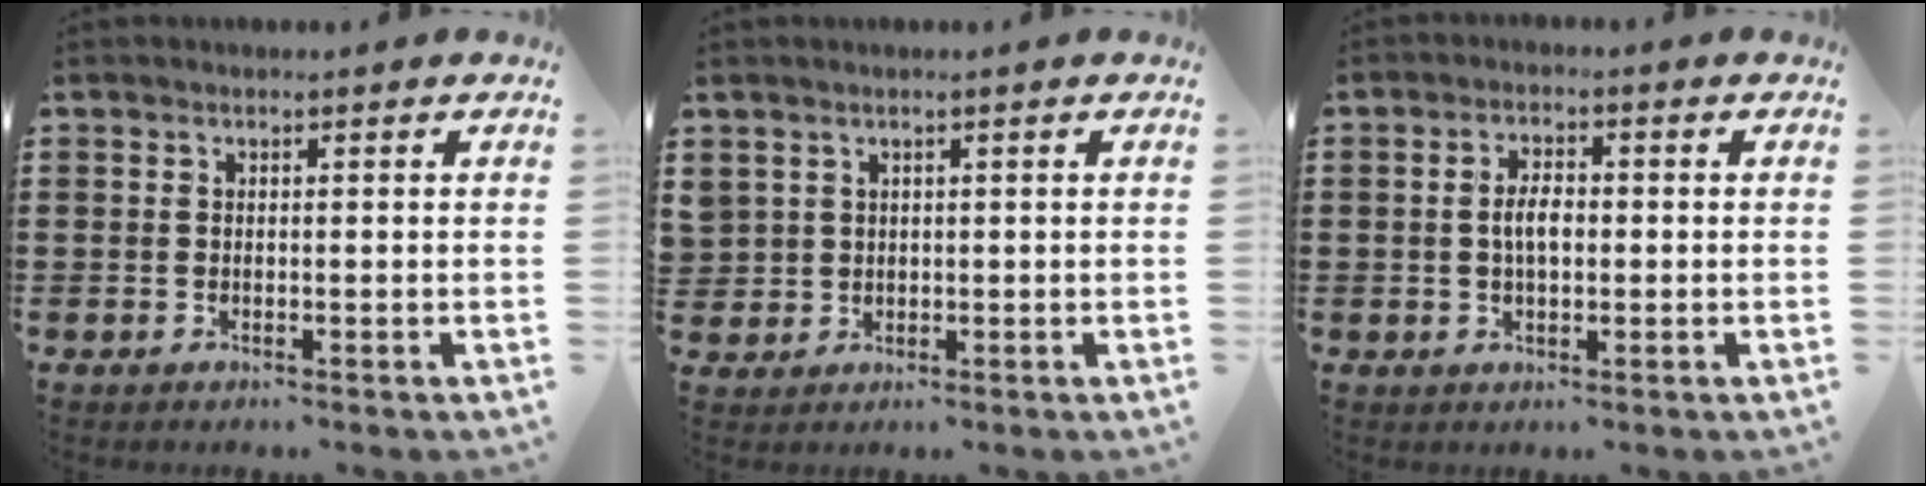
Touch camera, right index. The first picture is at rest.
{"total": 1.7, "force": [1.0, 1.4, 0.0], "torque": [-0.008, 0.006, 0.020]}
{"total": 3.5, "force": [-0.1, 1.6, 3.1], "torque": [-0.060, 0.004, -0.003]}